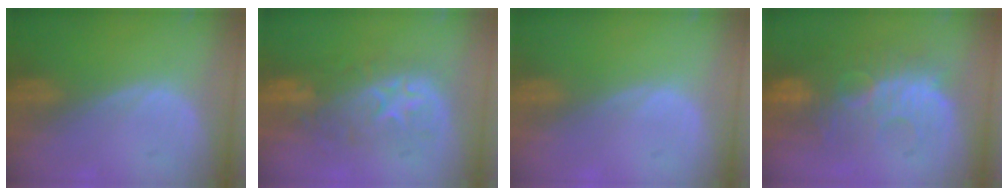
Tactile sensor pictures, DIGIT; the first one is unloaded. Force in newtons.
{"total": 8.7, "press": 8.6, "slide": 1.7}
{"total": 0.0}
{"total": 10.6, "press": 9.9, "slide": 3.8}